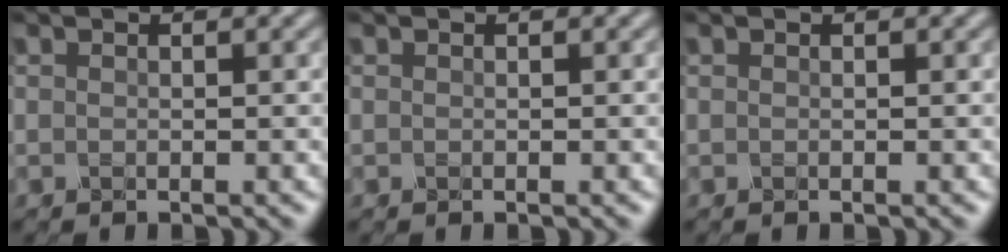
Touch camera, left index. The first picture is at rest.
{"total": 0.0}
{"total": 0.0}